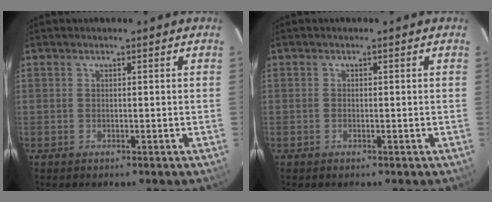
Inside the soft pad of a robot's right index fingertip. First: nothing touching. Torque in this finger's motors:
{"motor_torque": [-0.13, 0.05, -0.04, 0.00]}